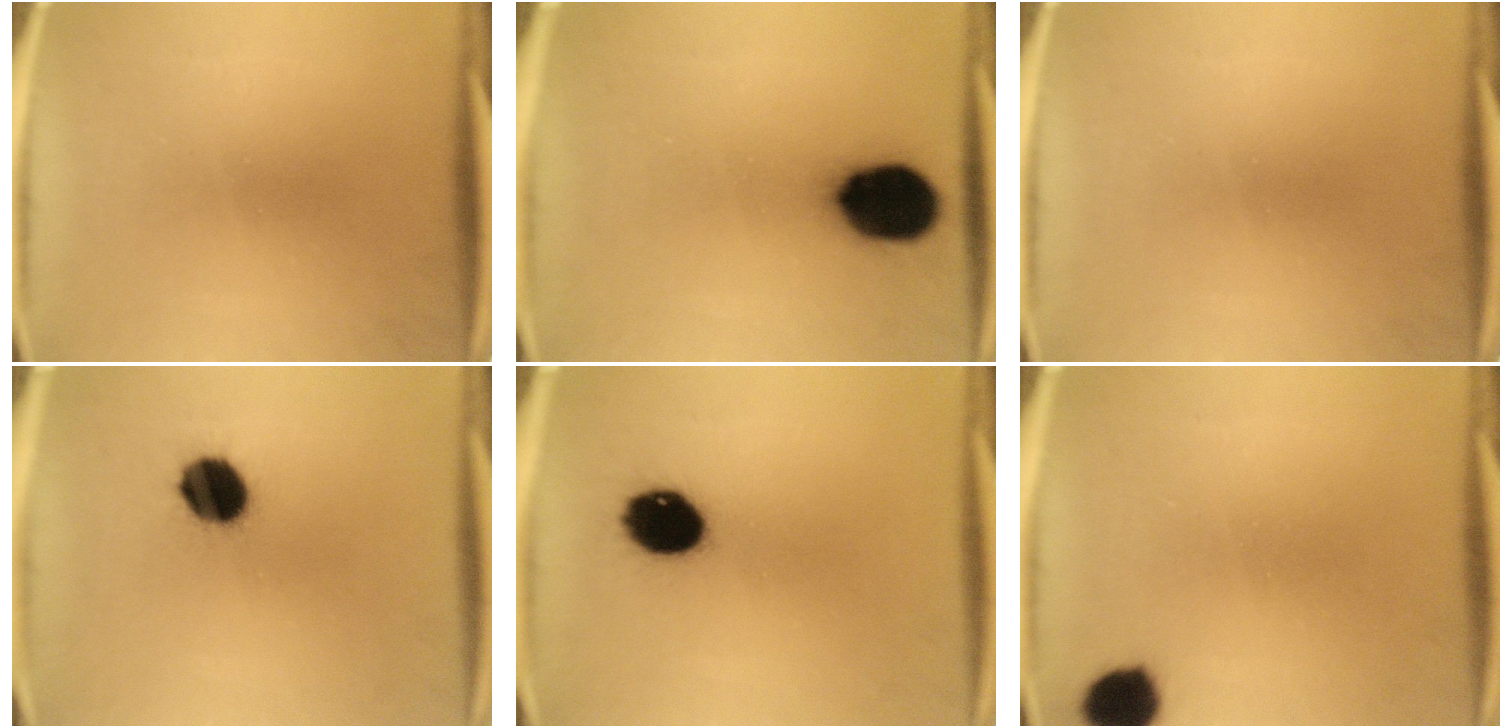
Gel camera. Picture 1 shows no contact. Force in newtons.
{"total": 16.0}
{"total": 0.0}
{"total": 10.8}
{"total": 11.3}
{"total": 7.0}